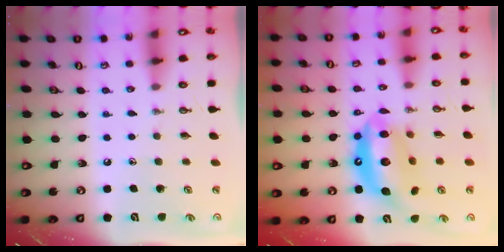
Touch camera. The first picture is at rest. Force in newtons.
{"total": 15.9, "press": 15.8, "slide": 1.3}